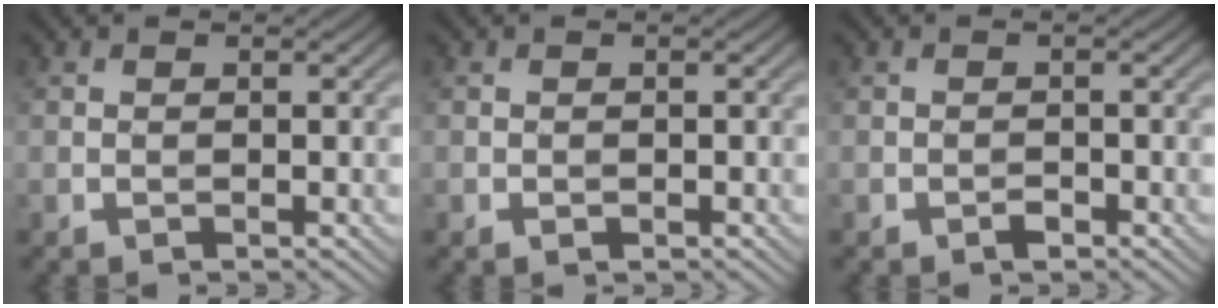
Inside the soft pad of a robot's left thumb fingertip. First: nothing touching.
{"total": 0.6, "force": [-0.4, 0.3, 0.2], "torque": [-0.002, -0.001, -0.004]}
{"total": 0.9, "force": [-0.8, 0.4, 0.3], "torque": [-0.002, 0.001, -0.015]}